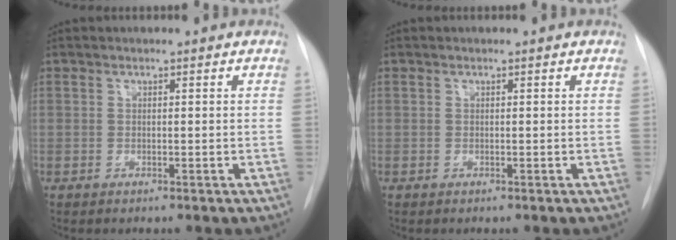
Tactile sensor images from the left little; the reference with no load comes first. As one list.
[{"total": 0.0}]